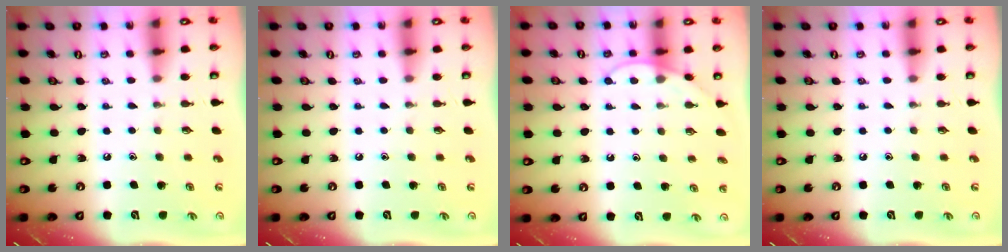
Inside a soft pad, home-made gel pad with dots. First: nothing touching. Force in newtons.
{"total": 0.0}
{"total": 6.2, "press": 6.1, "slide": 0.5}
{"total": 0.0}